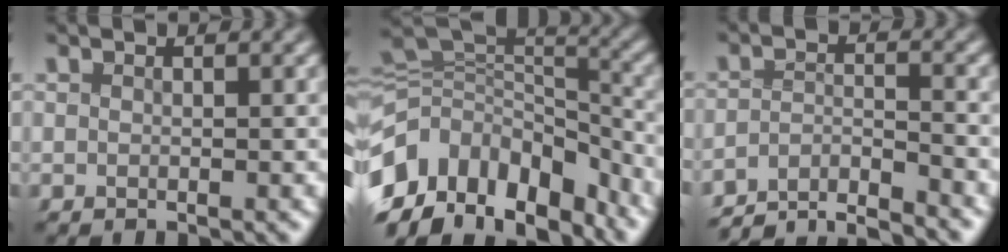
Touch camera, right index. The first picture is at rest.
{"total": 17.5, "force": [-7.2, 12.9, 9.3], "torque": [-0.199, -0.038, -0.114]}
{"total": 8.4, "force": [-8.2, 1.3, 1.1], "torque": [-0.003, -0.017, -0.137]}